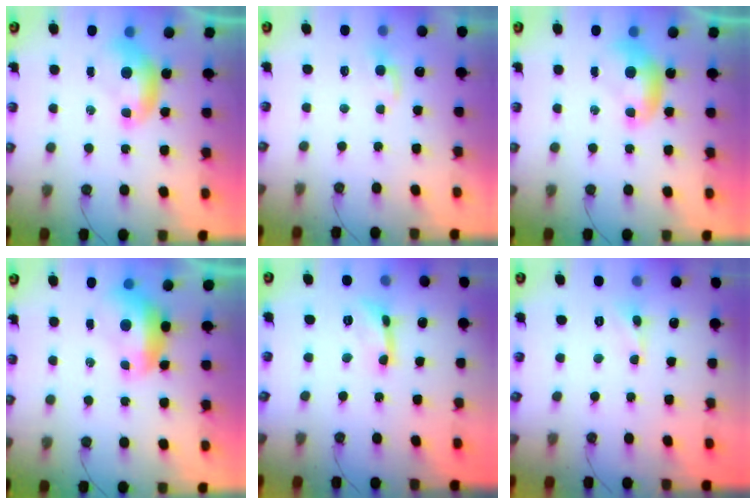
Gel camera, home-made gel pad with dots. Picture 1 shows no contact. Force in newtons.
{"total": 1.7, "press": 1.6, "slide": 0.4}
{"total": 0.0}
{"total": 1.7, "press": 1.5, "slide": 0.7}
{"total": 1.3, "press": 1.3, "slide": 0.2}
{"total": 1.2, "press": 1.1, "slide": 0.5}